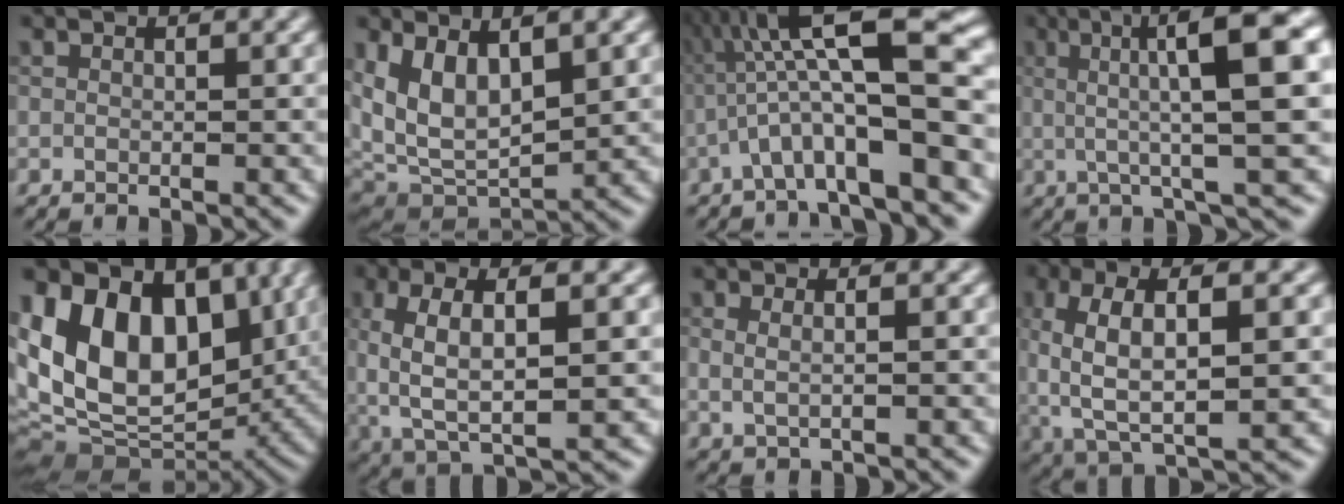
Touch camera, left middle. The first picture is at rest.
{"total": 8.5, "force": [2.1, 4.1, 7.2], "torque": [-0.151, -0.008, 0.036]}
{"total": 10.8, "force": [-0.8, 2.4, 10.5], "torque": [-0.170, 0.033, -0.017]}
{"total": 11.0, "force": [2.4, 2.3, 10.5], "torque": [-0.131, 0.019, 0.032]}
{"total": 16.8, "force": [3.2, 11.6, 11.6], "torque": [-0.203, 0.011, 0.067]}
{"total": 7.7, "force": [0.8, 3.0, 7.1], "torque": [-0.143, 0.002, 0.011]}
{"total": 2.2, "force": [0.7, 1.1, 1.8], "torque": [-0.021, -0.005, 0.001]}
{"total": 8.9, "force": [0.5, 3.8, 8.0], "torque": [-0.160, 0.004, 0.002]}